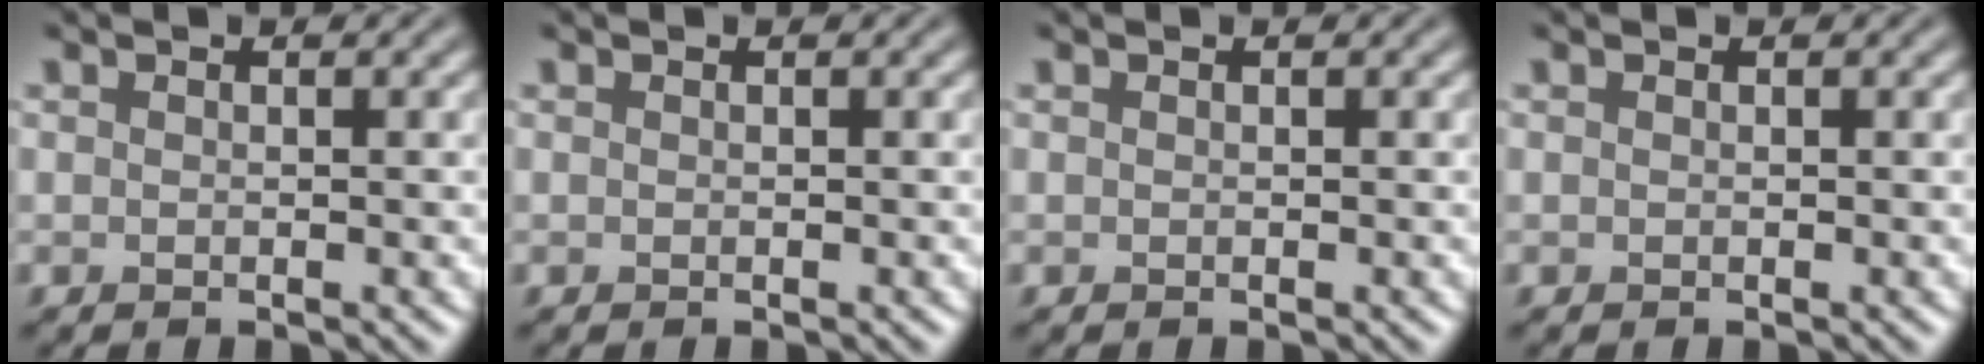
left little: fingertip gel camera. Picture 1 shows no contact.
{"total": 0.0}
{"total": 0.0}
{"total": 0.0}